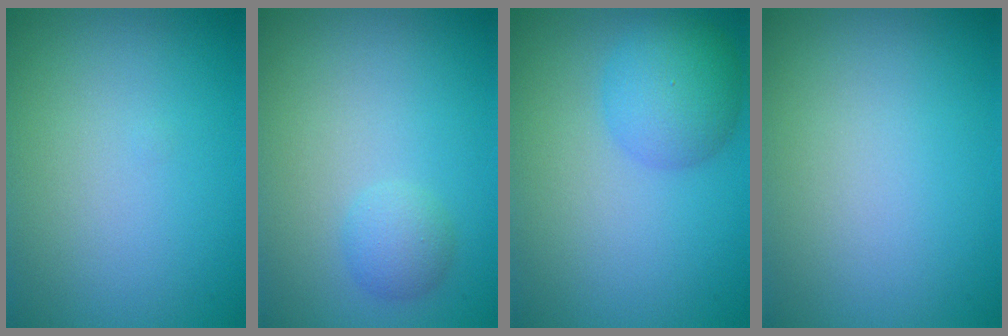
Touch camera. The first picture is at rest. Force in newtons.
{"total": 1.7, "press": 1.7, "slide": 0.1}
{"total": 4.2, "press": 4.2, "slide": 0.2}
{"total": 0.0}